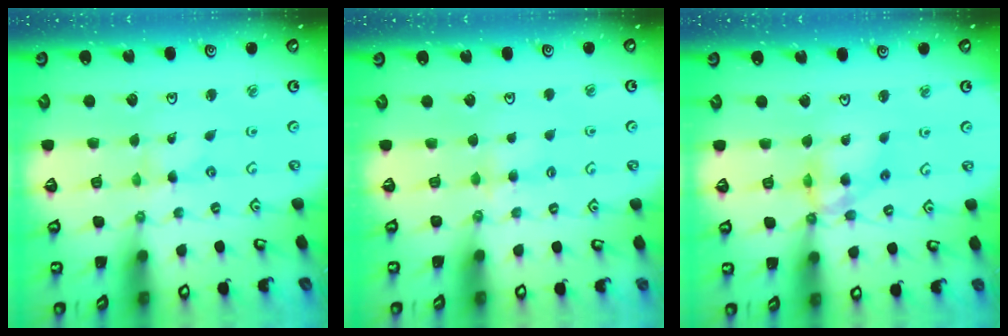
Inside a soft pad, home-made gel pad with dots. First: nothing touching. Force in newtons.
{"total": 3.3, "press": 3.2, "slide": 0.6}
{"total": 11.6, "press": 11.5, "slide": 1.4}